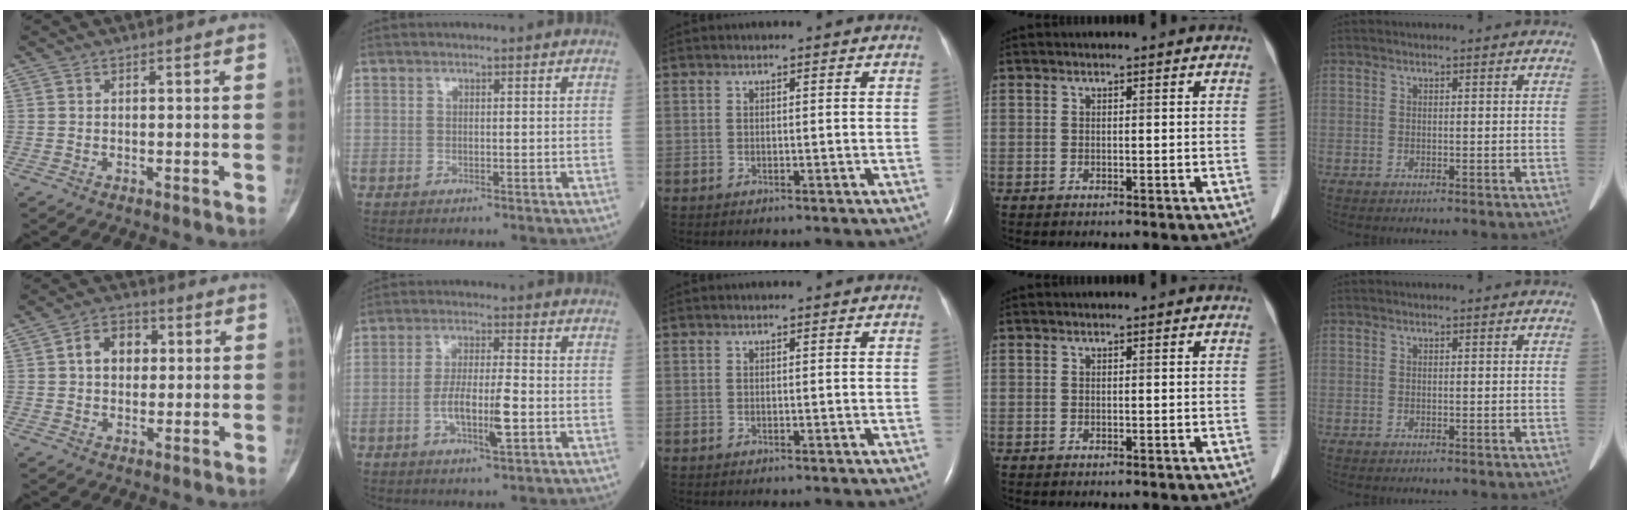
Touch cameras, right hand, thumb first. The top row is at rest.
{"thumb": {"total": 7.4, "force": [1.3, 5.5, 4.7], "torque": [-0.049, 0.012, 0.016]}, "index": {"total": 7.1, "force": [-2.0, 1.1, 6.7], "torque": [-0.124, 0.000, -0.038]}}